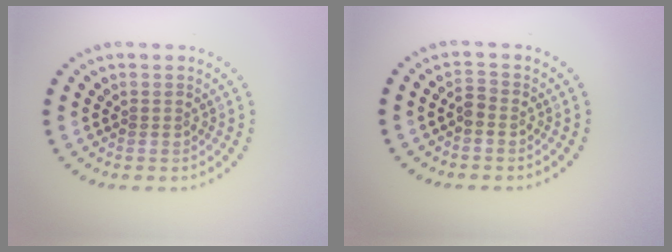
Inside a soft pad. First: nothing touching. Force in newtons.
{"total": 1.1, "press": 1.0, "slide": 0.5}